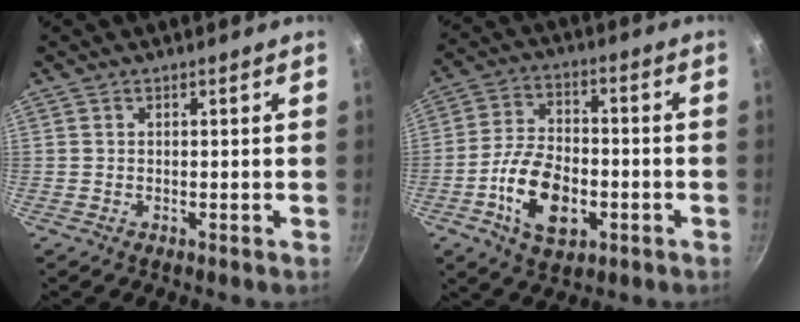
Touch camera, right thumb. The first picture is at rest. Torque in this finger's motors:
{"motor_torque": [-0.02, 0.49, -0.01, 0.04, 0.12]}